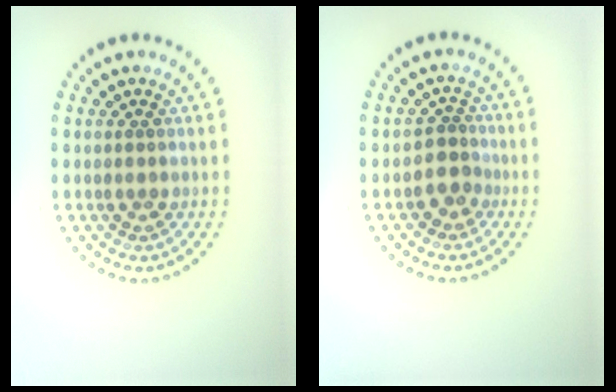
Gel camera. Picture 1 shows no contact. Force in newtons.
{"total": 1.9, "press": 1.4, "slide": 1.2}